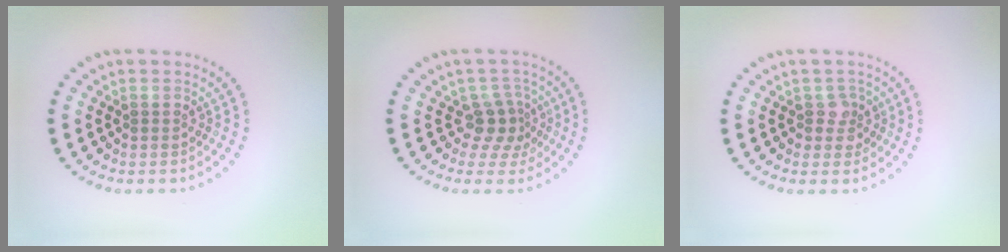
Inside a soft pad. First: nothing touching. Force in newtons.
{"total": 2.6, "press": 1.9, "slide": 1.9}
{"total": 1.7, "press": 1.4, "slide": 1.0}